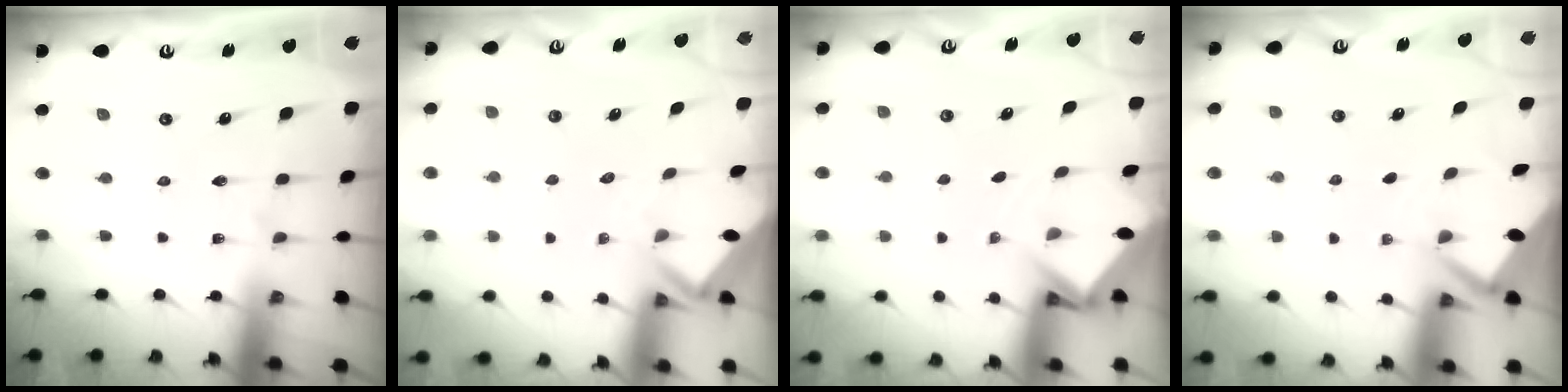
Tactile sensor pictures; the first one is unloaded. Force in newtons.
{"total": 2.7, "press": 2.7, "slide": 0.2}
{"total": 2.9, "press": 2.9, "slide": 0.2}
{"total": 2.7, "press": 2.7, "slide": 0.3}